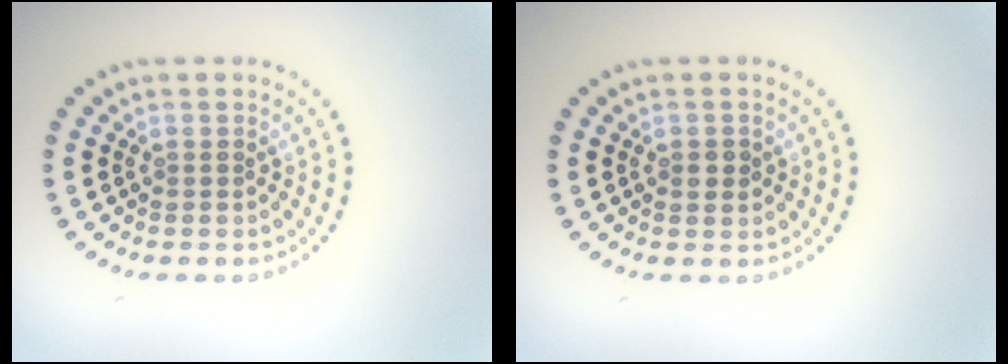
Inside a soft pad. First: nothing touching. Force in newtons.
{"total": 1.4, "press": 1.4, "slide": 0.1}